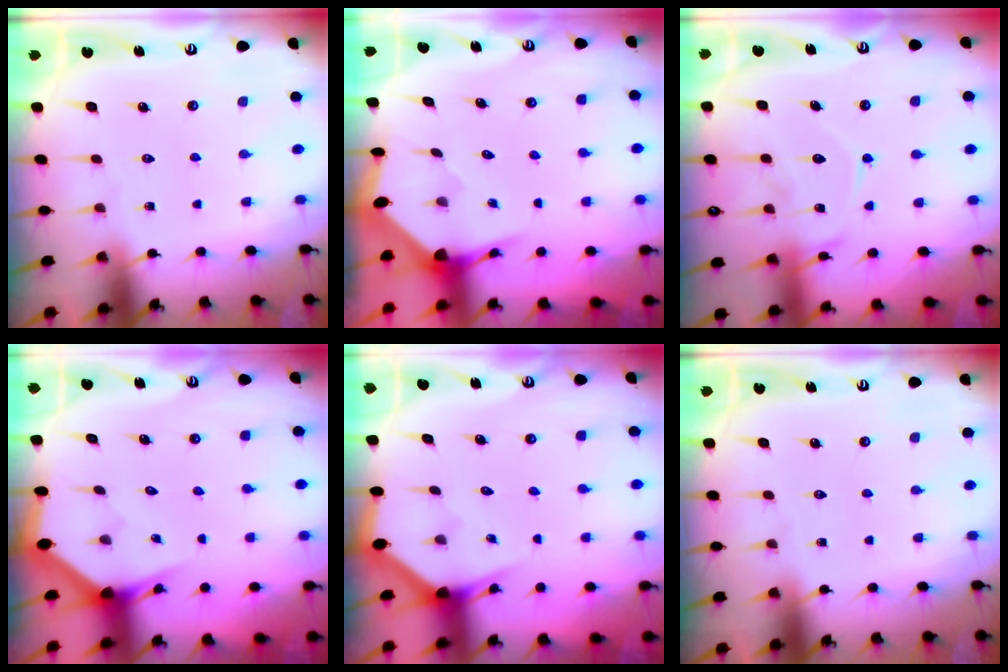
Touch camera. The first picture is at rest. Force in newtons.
{"total": 3.5, "press": 3.5, "slide": 0.4}
{"total": 14.0, "press": 13.9, "slide": 1.0}
{"total": 3.0, "press": 3.0, "slide": 0.1}
{"total": 2.6, "press": 2.6, "slide": 0.1}
{"total": 0.0}